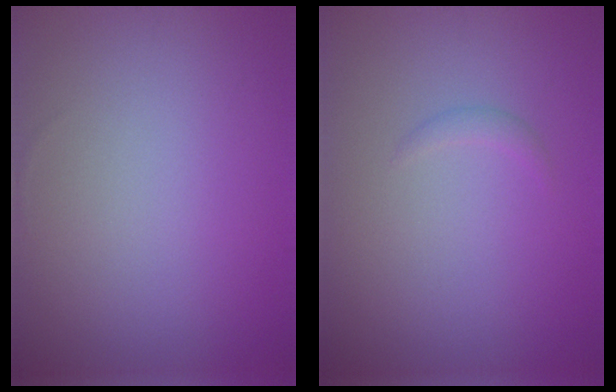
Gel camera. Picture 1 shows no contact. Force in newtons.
{"total": 0.7, "press": 0.7, "slide": 0.1}